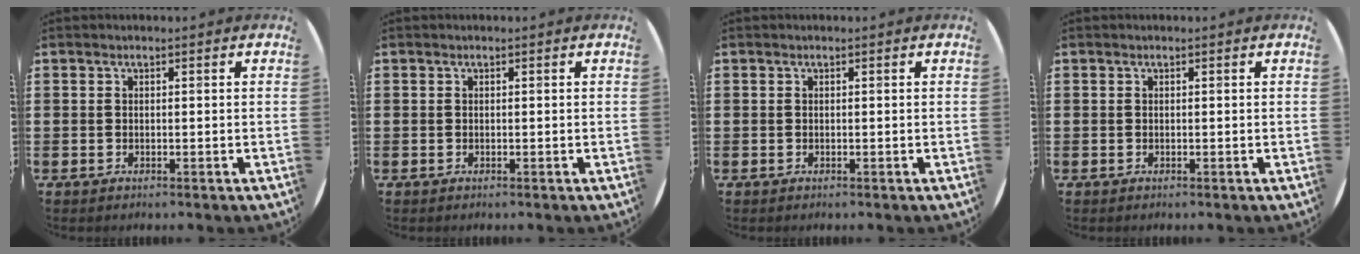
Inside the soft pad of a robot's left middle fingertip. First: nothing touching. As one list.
[{"total": 0.0}, {"total": 0.0}, {"total": 0.0}]